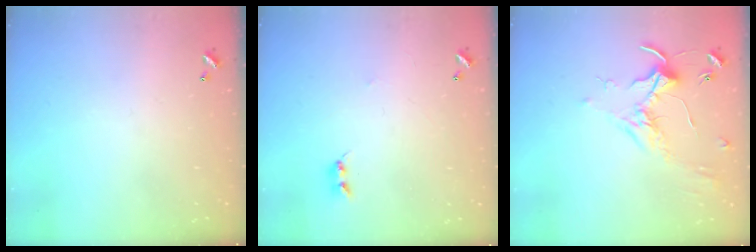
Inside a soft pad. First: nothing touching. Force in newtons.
{"total": 2.2, "press": 2.2, "slide": 0.4}
{"total": 1.7, "press": 1.7, "slide": 0.4}